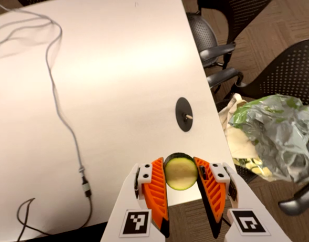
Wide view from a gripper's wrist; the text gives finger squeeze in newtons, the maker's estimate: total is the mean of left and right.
{"total": 8.2, "left": 7.9, "right": 8.6}